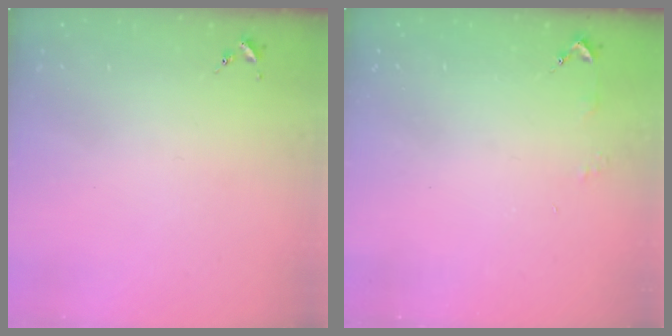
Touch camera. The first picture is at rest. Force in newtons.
{"total": 2.9, "press": 2.8, "slide": 0.3}